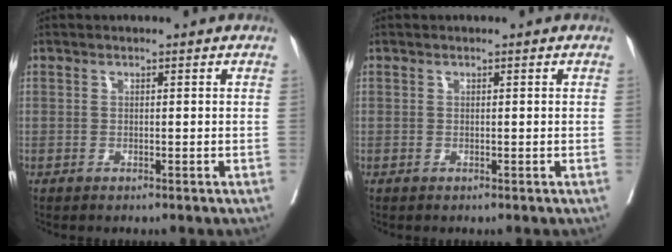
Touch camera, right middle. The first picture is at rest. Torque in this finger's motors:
{"motor_torque": [0.31, -0.30, 0.01, 0.00]}